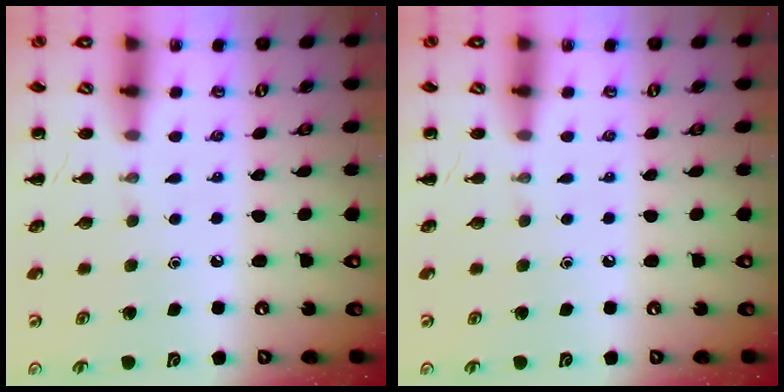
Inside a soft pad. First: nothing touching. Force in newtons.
{"total": 0.0}